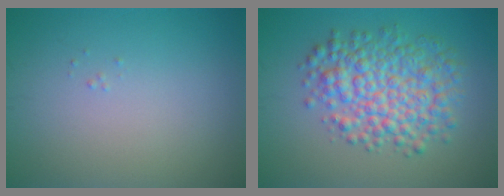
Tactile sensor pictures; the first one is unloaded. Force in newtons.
{"total": 6.7, "press": 6.7, "slide": 0.1}